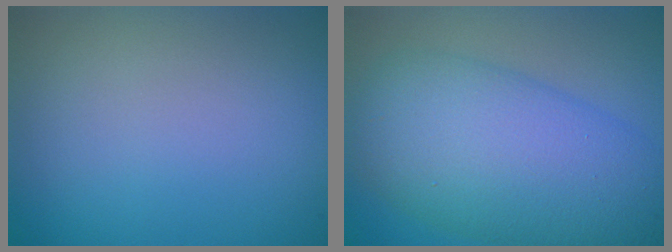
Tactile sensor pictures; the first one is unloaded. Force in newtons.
{"total": 11.5, "press": 11.5, "slide": 0.1}